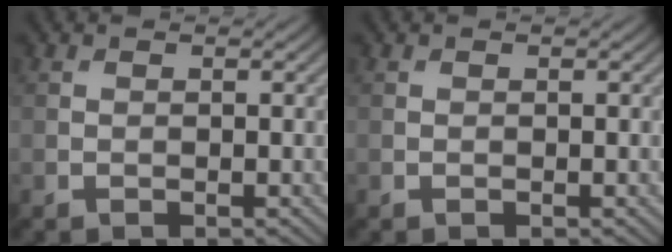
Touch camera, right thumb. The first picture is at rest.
{"total": 0.0}